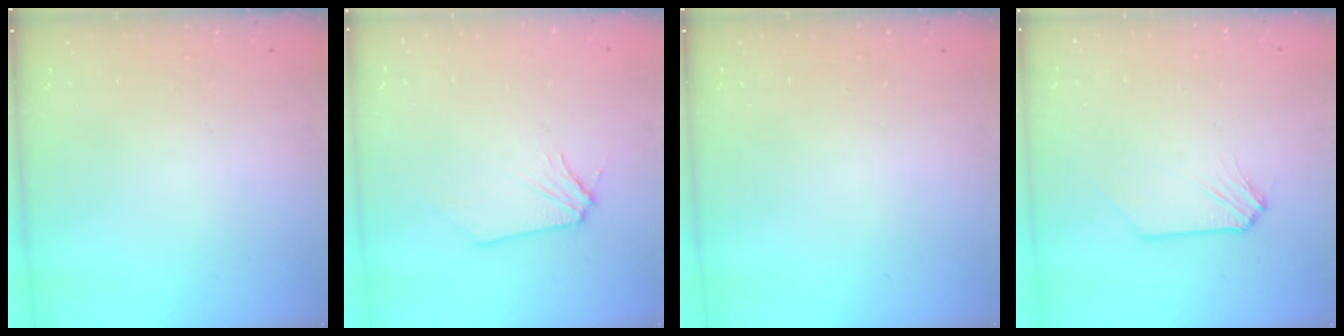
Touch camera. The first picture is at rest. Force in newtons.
{"total": 0.0}
{"total": 0.0}
{"total": 0.0}